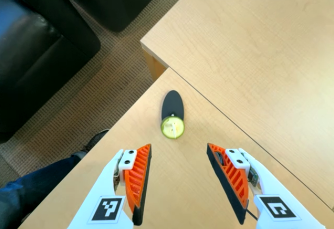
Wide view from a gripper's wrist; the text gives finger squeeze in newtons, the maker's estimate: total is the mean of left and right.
{"total": 1.1, "left": 1.9, "right": 0.3}